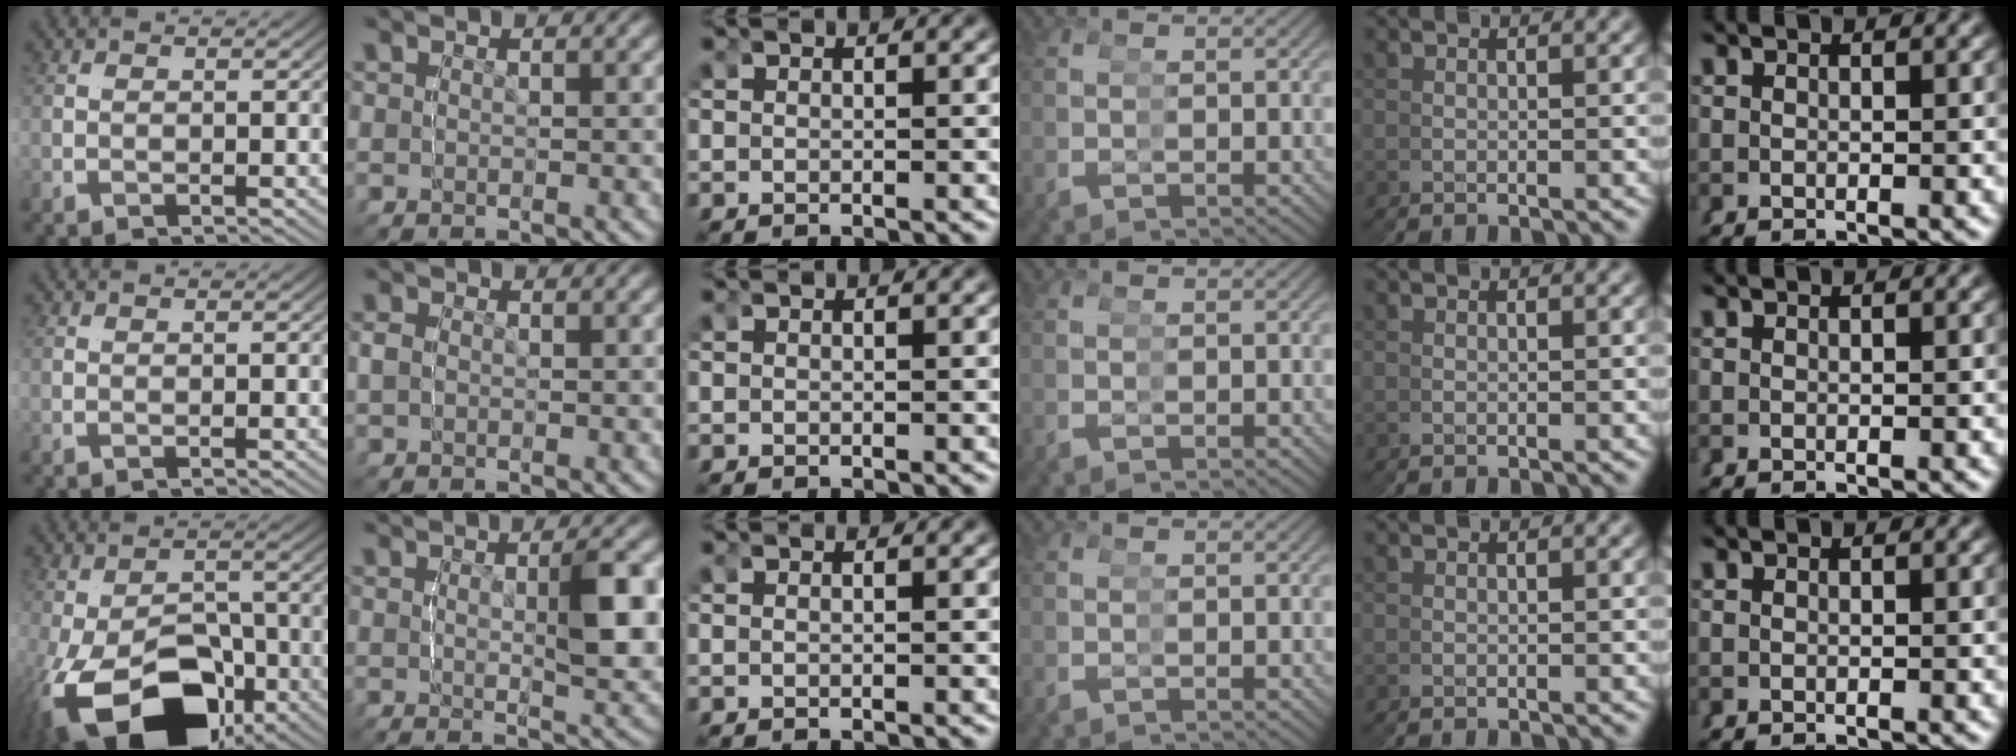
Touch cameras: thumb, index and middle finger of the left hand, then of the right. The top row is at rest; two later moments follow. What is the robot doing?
{"motion": "grasp_and_lifting", "object": "glasses"}